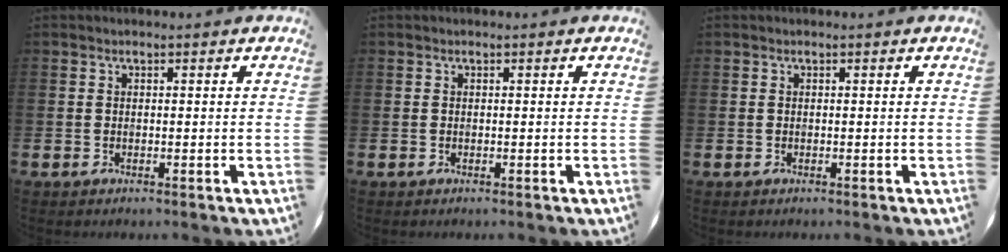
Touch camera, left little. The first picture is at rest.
{"total": 0.0}
{"total": 0.0}